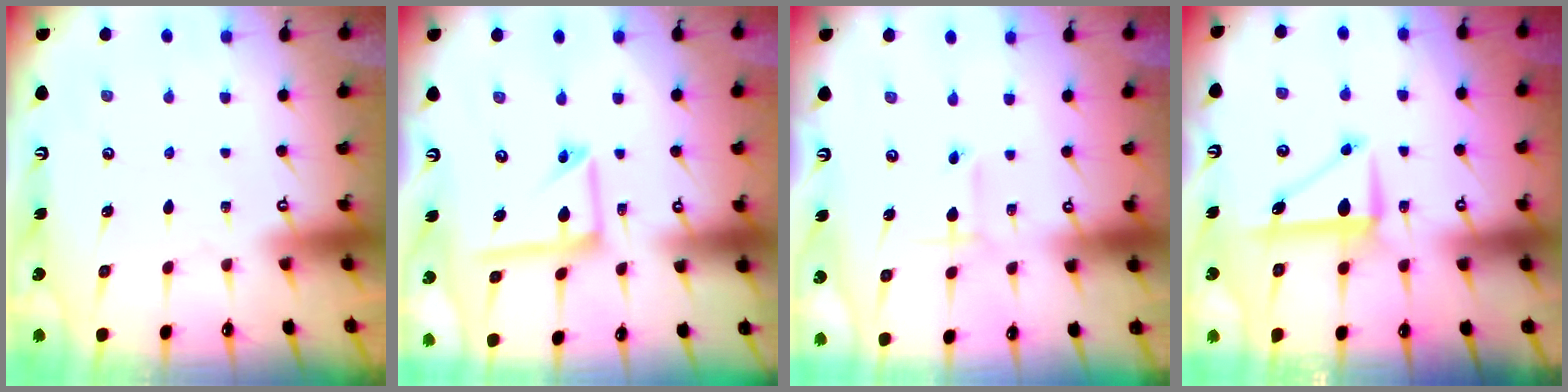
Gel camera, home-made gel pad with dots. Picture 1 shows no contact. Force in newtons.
{"total": 11.7, "press": 11.6, "slide": 1.2}
{"total": 2.9, "press": 2.9, "slide": 0.2}
{"total": 8.3, "press": 8.2, "slide": 0.3}